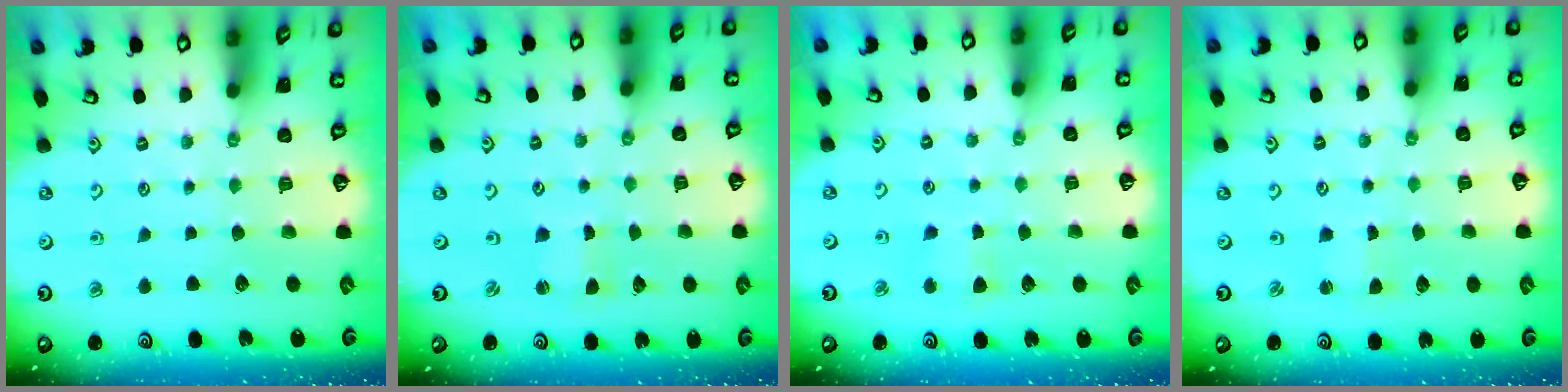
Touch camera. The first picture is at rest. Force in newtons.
{"total": 0.6, "press": 0.6, "slide": 0.0}
{"total": 2.7, "press": 2.6, "slide": 0.8}
{"total": 0.9, "press": 0.9, "slide": 0.1}